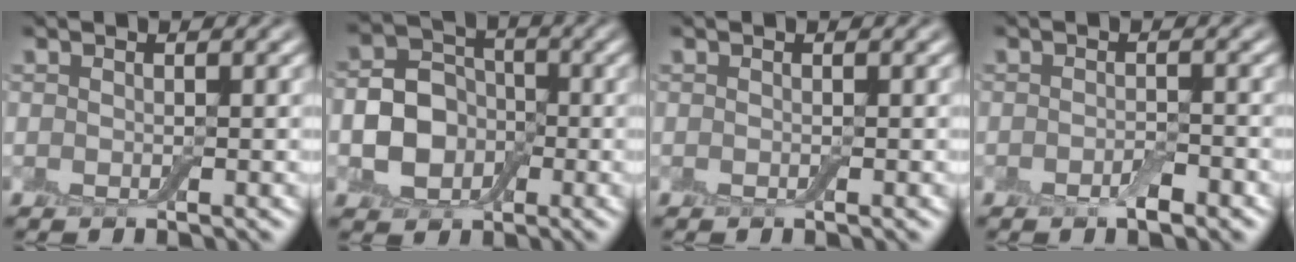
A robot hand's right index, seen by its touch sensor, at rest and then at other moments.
{"total": 7.0, "force": [-1.2, 5.8, 3.7], "torque": [-0.048, 0.002, -0.043]}
{"total": 0.0}
{"total": 1.8, "force": [-1.0, 0.7, 1.3], "torque": [-0.023, -0.002, -0.017]}